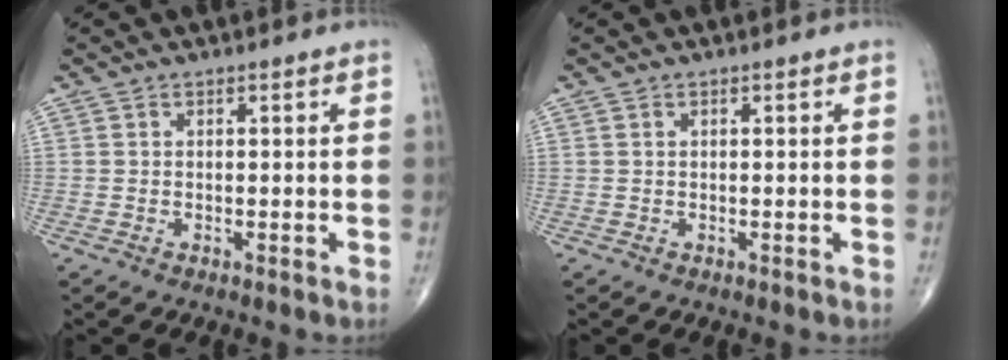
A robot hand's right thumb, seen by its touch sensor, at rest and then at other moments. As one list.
[{"total": 0.0}]